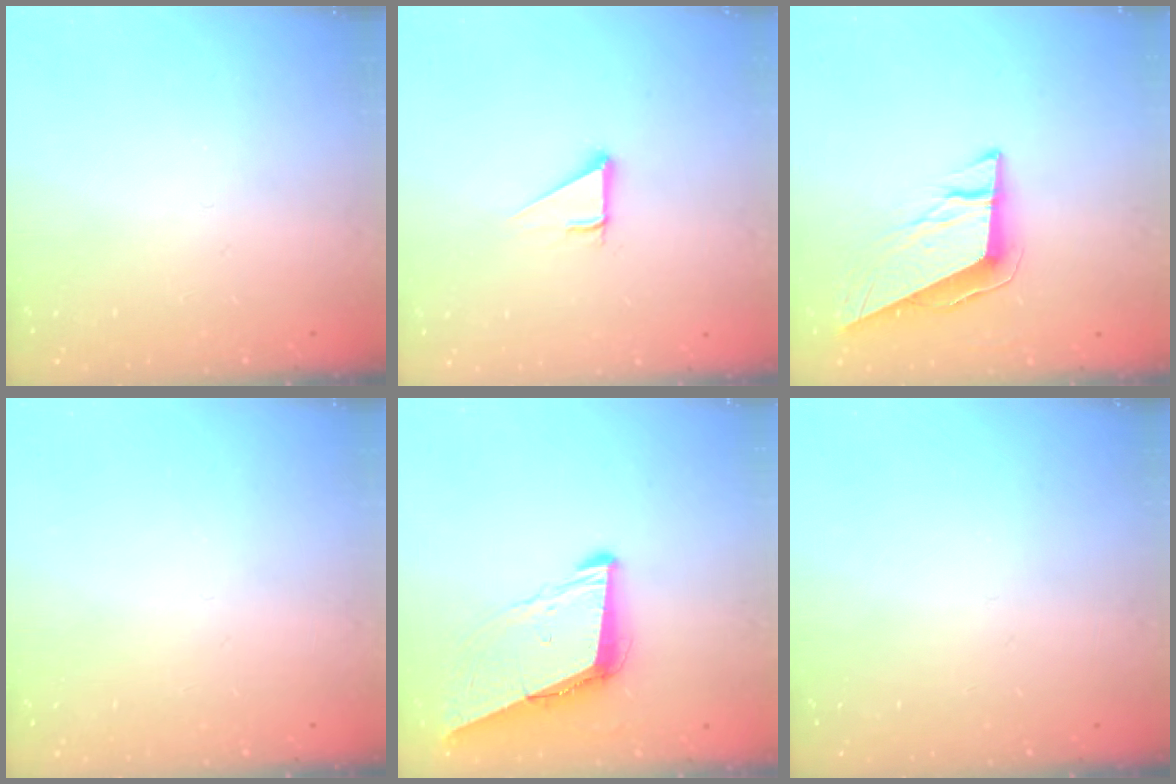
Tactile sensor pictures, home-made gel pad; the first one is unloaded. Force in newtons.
{"total": 2.7, "press": 2.7, "slide": 0.0}
{"total": 9.6, "press": 9.4, "slide": 1.8}
{"total": 0.0}
{"total": 8.9, "press": 8.1, "slide": 3.6}
{"total": 0.0}